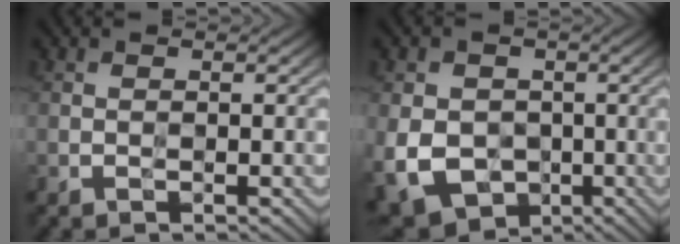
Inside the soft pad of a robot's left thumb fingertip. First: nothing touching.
{"total": 9.6, "force": [-1.8, 7.9, 5.1], "torque": [-0.127, -0.021, -0.038]}